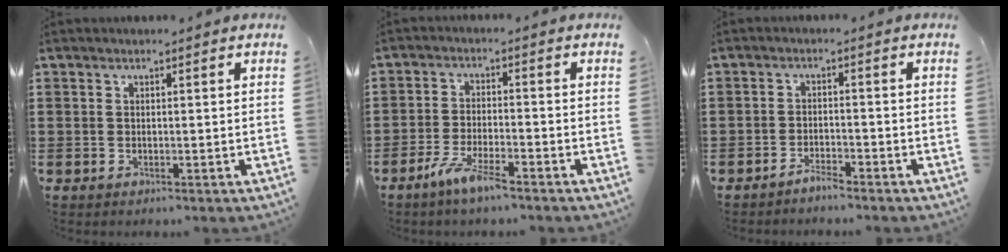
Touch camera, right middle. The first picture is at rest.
{"total": 5.1, "force": [-3.7, 0.6, 3.4], "torque": [-0.074, -0.007, -0.069]}
{"total": 2.0, "force": [-2.0, 0.1, 0.5], "torque": [-0.014, 0.003, -0.039]}